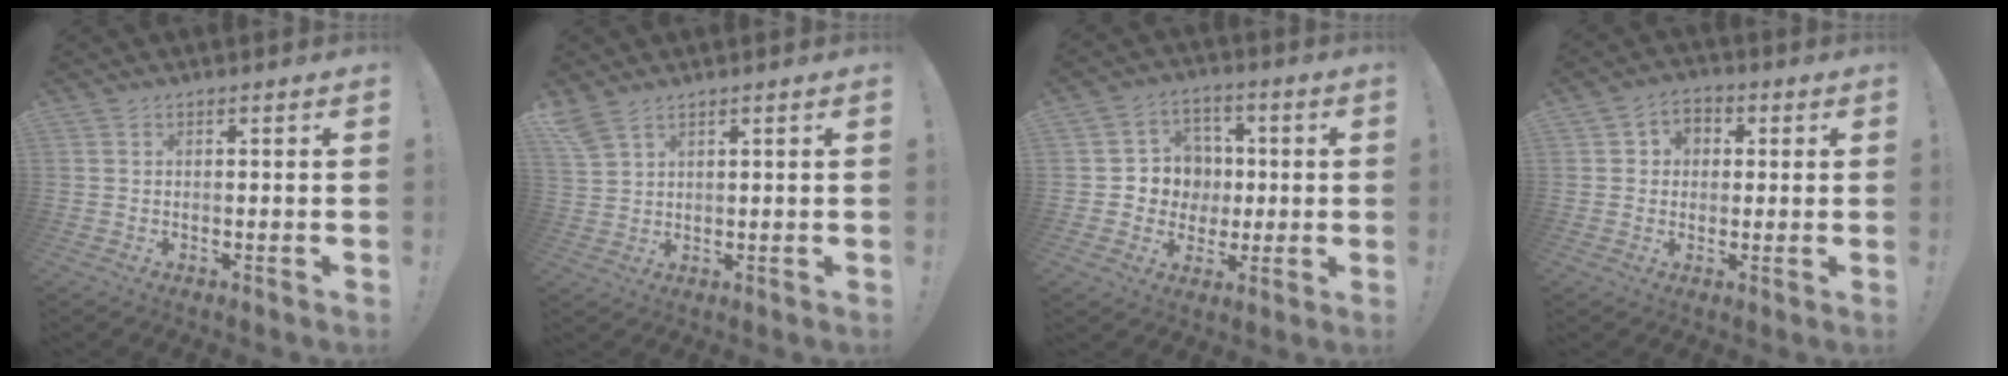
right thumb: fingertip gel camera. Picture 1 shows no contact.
{"total": 5.1, "force": [3.8, 1.7, 2.9], "torque": [-0.061, -0.015, 0.077]}
{"total": 9.0, "force": [-0.8, 8.9, 1.6], "torque": [-0.020, 0.008, -0.005]}
{"total": 4.5, "force": [0.4, 4.2, 1.4], "torque": [-0.018, 0.003, 0.007]}